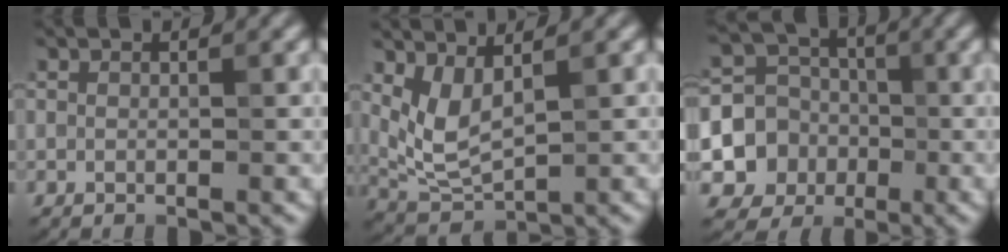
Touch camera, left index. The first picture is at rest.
{"total": 3.5, "force": [1.5, 1.4, 2.8], "torque": [-0.069, -0.012, 0.038]}
{"total": 5.8, "force": [-1.6, 5.3, 1.7], "torque": [-0.016, -0.004, -0.042]}